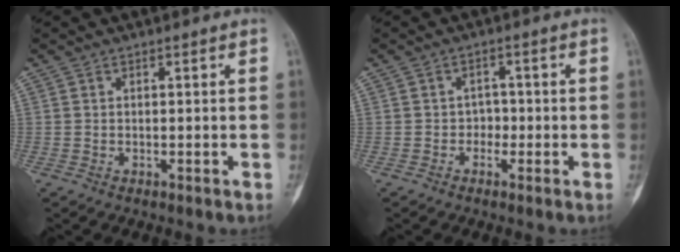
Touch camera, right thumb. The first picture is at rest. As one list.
[{"total": 2.4, "force": [-0.7, 2.1, 0.9], "torque": [0.013, 0.012, -0.019]}]